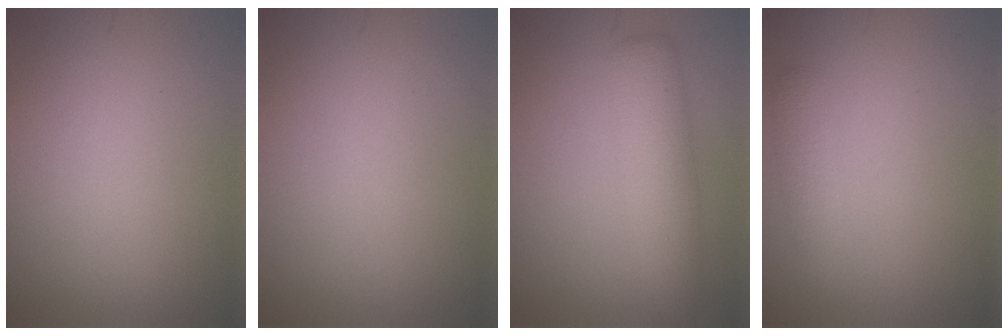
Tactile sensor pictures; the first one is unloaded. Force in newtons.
{"total": 0.0}
{"total": 4.5, "press": 4.5, "slide": 0.1}
{"total": 1.5, "press": 1.5, "slide": 0.0}